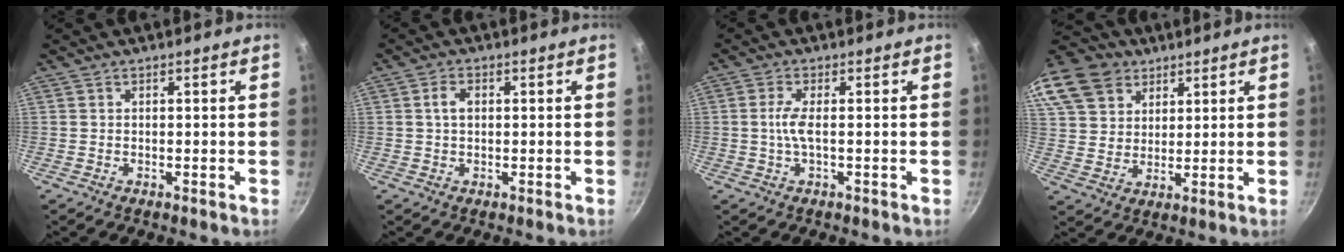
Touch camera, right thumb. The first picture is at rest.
{"total": 2.5, "force": [0.3, 1.7, 1.9], "torque": [-0.029, 0.006, 0.005]}
{"total": 3.4, "force": [-0.3, 0.8, 3.3], "torque": [-0.082, 0.004, -0.009]}
{"total": 21.3, "force": [12.3, 15.3, 8.4], "torque": [-0.206, 0.018, 0.236]}